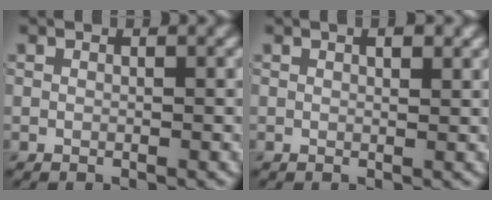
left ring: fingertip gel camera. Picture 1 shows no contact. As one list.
[{"total": 1.2, "force": [0.6, 0.4, 1.0], "torque": [-0.013, 0.000, 0.011]}]